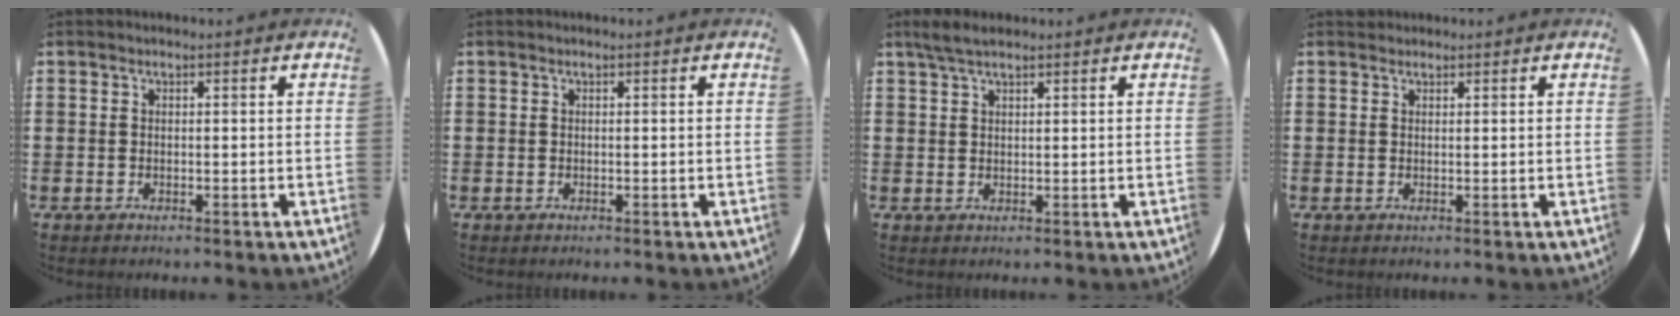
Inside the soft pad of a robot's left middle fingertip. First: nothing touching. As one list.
[{"total": 0.0}, {"total": 2.7, "force": [2.1, 0.7, 1.6], "torque": [-0.034, 0.007, 0.036]}, {"total": 0.7, "force": [0.6, 0.2, -0.2], "torque": [0.012, 0.002, 0.010]}]